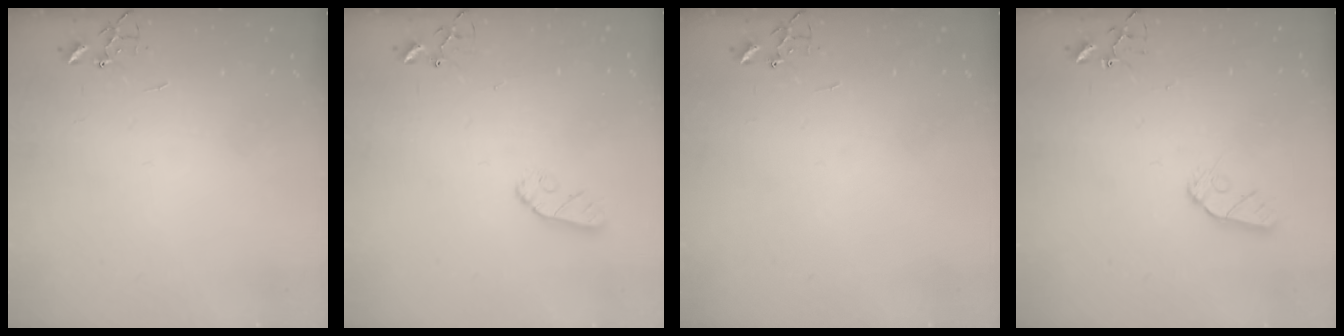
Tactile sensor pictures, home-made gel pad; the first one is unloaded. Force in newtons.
{"total": 7.2, "press": 7.2, "slide": 0.4}
{"total": 0.0}
{"total": 7.6, "press": 7.6, "slide": 0.5}